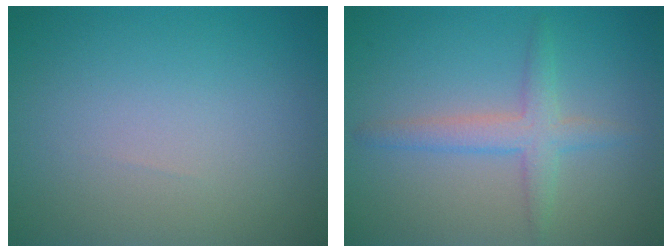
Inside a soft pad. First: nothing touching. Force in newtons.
{"total": 2.7, "press": 2.7, "slide": 0.2}